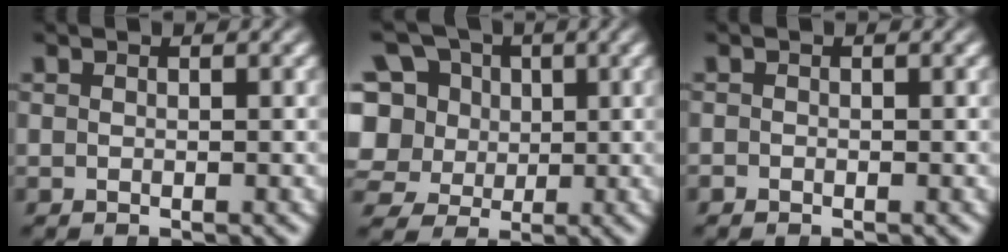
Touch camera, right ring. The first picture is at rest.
{"total": 13.4, "force": [2.1, 11.8, 5.9], "torque": [-0.138, -0.022, 0.026]}
{"total": 0.9, "force": [-0.7, 0.6, -0.1], "torque": [0.001, -0.005, -0.014]}